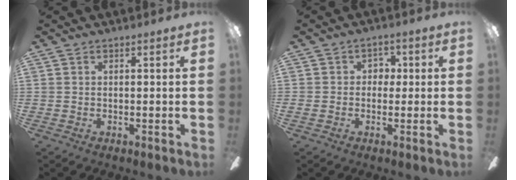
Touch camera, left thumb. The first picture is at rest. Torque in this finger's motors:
{"motor_torque": [0.38, -0.02, 0.30, 0.23, 0.02]}